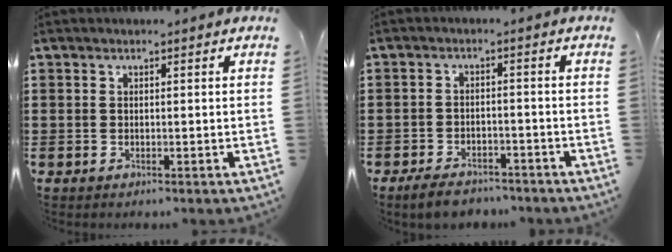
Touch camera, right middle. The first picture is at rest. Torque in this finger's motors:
{"motor_torque": [0.46, -0.38, 0.18, 0.09]}